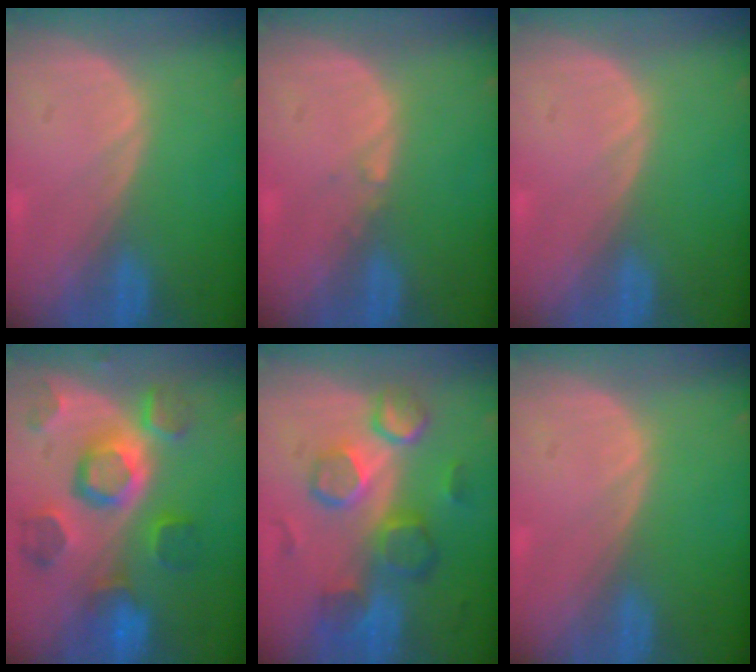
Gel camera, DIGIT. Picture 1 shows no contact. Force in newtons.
{"total": 0.6, "press": 0.5, "slide": 0.4}
{"total": 0.0}
{"total": 11.3, "press": 10.0, "slide": 5.4}
{"total": 10.3, "press": 9.1, "slide": 4.9}
{"total": 0.0}